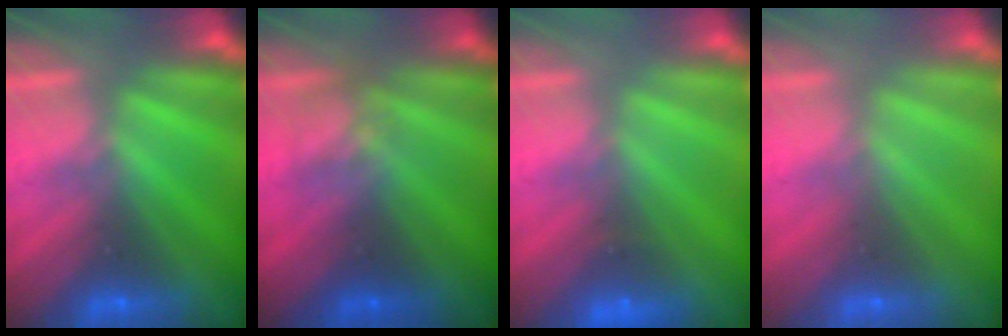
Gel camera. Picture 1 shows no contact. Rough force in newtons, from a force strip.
{"total": 2.4}
{"total": 2.0}
{"total": 3.3}